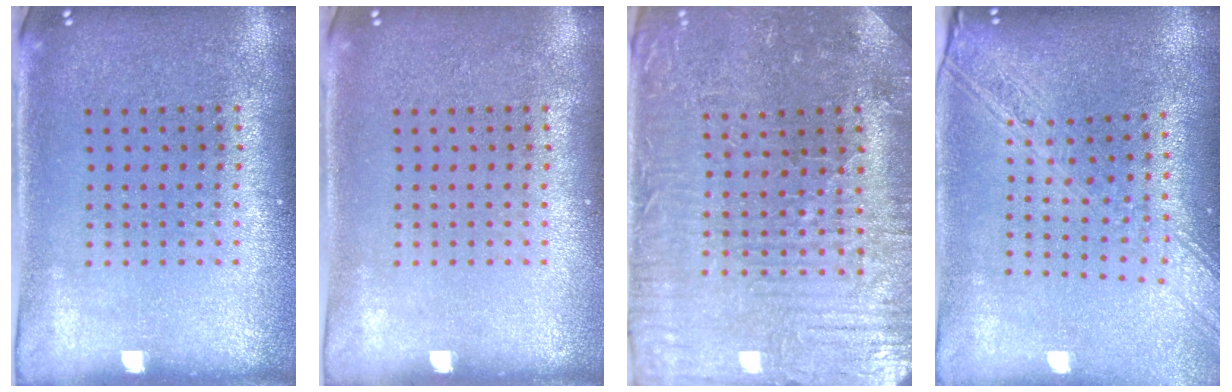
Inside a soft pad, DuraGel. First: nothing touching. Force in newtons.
{"total": 0.0}
{"total": 2.3, "press": 2.2, "slide": 0.4}
{"total": 2.2, "press": 1.8, "slide": 1.3}